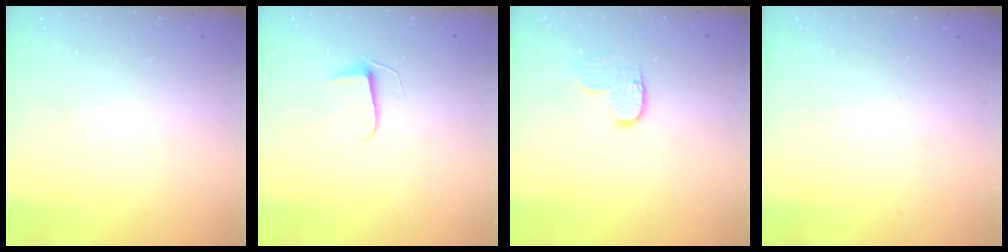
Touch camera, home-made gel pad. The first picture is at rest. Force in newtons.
{"total": 5.5, "press": 5.5, "slide": 0.5}
{"total": 6.7, "press": 6.7, "slide": 0.1}
{"total": 0.0}